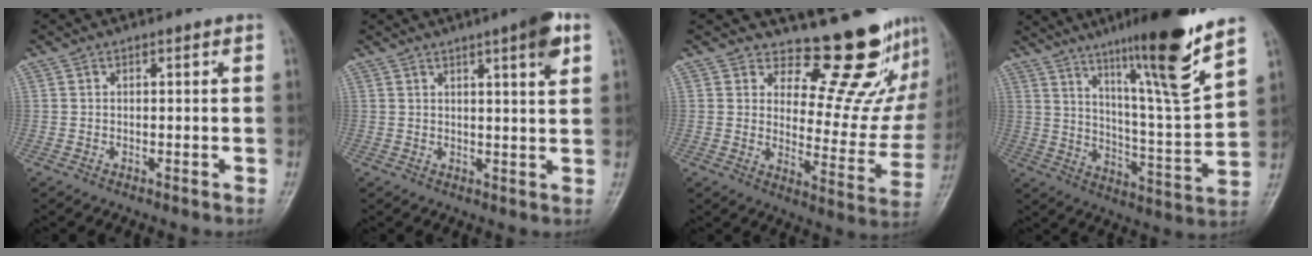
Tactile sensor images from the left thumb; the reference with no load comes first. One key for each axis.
{"total": 6.7, "fx": 3.4, "fy": 0.9, "fz": 5.7, "tx": -0.075, "ty": -0.013, "tz": 0.044}
{"total": 14.9, "fx": 13.2, "fy": 5.0, "fz": 4.6, "tx": -0.012, "ty": -0.135, "tz": 0.169}
{"total": 19.1, "fx": 12.9, "fy": 0.6, "fz": 14.1, "tx": -0.201, "ty": -0.073, "tz": 0.208}